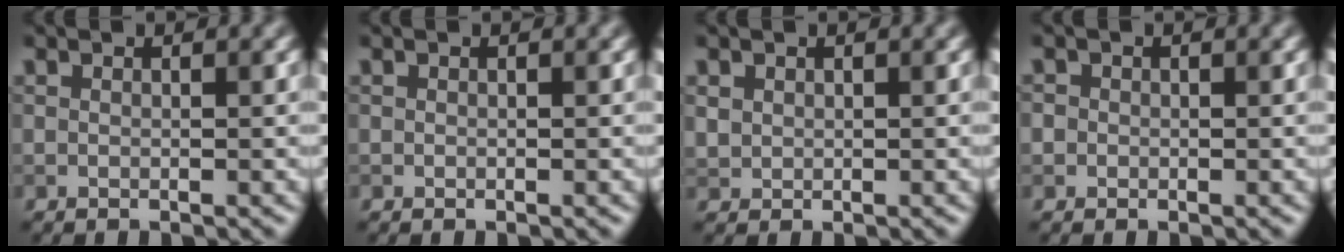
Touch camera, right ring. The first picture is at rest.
{"total": 0.0}
{"total": 1.0, "force": [0.3, 0.9, 0.3], "torque": [-0.009, -0.004, 0.010]}
{"total": 1.0, "force": [-0.1, 1.0, 0.2], "torque": [0.000, 0.001, -0.005]}